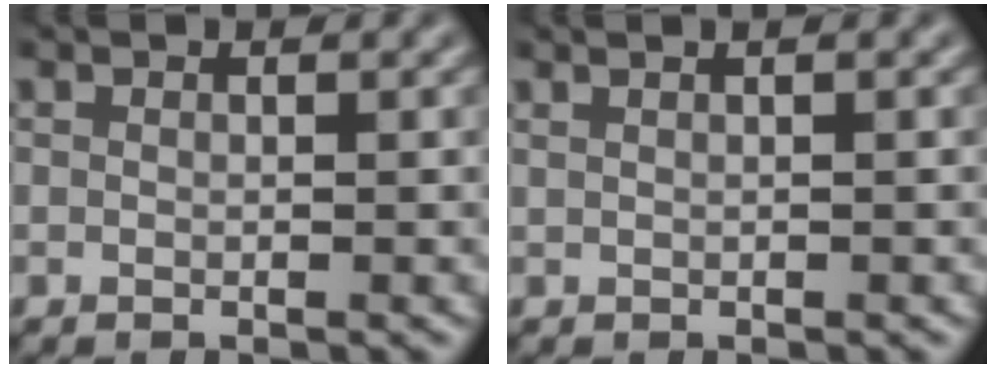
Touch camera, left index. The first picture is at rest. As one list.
[{"total": 2.3, "force": [1.3, 1.2, 1.5], "torque": [-0.005, 0.005, -0.005]}]